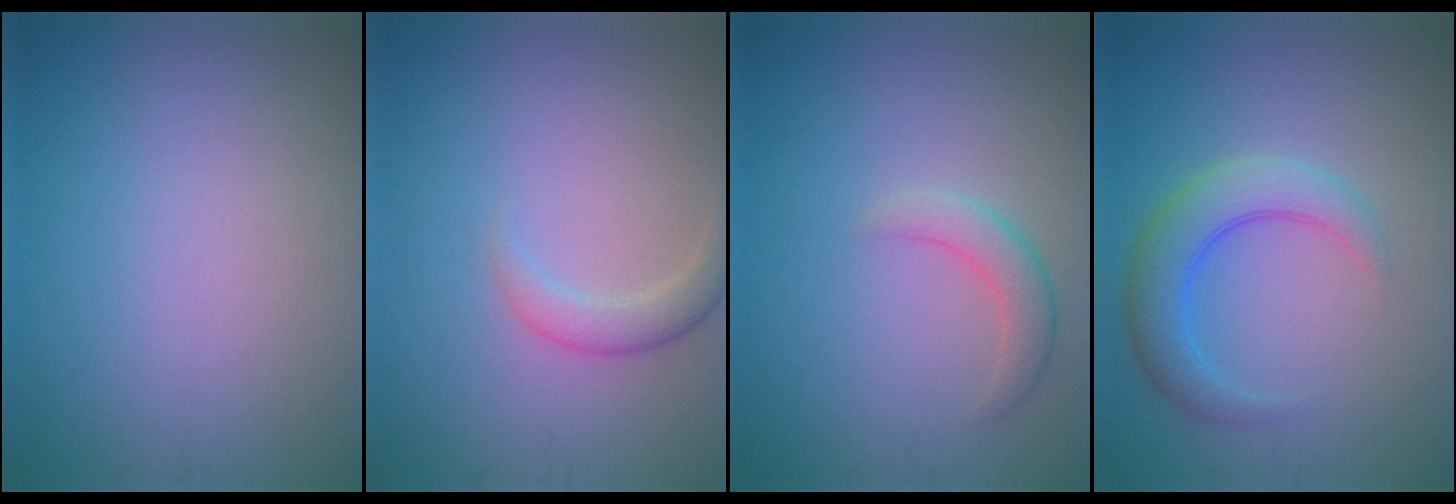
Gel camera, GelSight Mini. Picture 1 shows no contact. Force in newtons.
{"total": 2.0, "press": 2.0, "slide": 0.1}
{"total": 2.2, "press": 2.1, "slide": 0.1}
{"total": 4.2, "press": 4.2, "slide": 0.1}